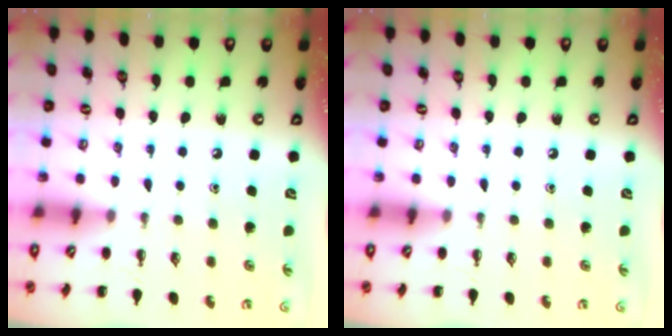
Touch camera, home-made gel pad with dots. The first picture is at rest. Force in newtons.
{"total": 0.0}